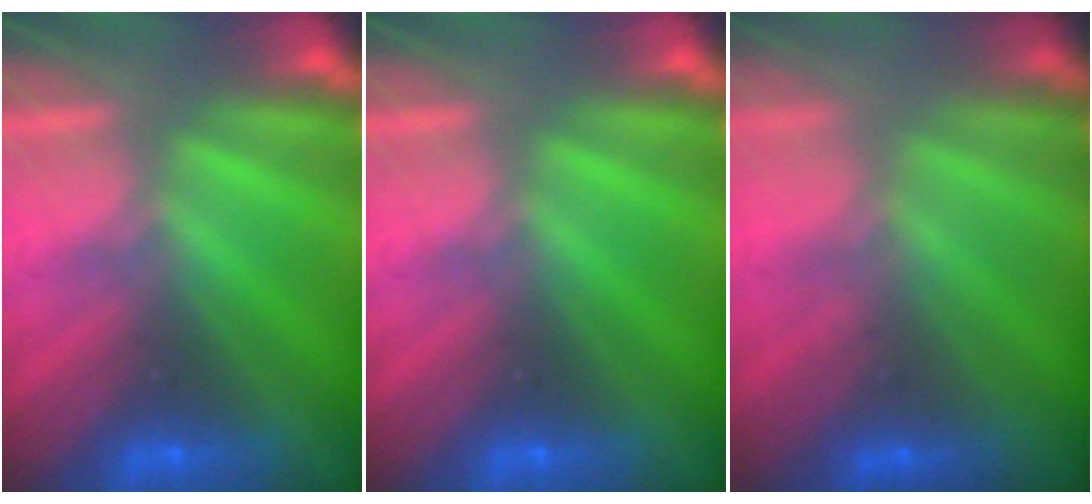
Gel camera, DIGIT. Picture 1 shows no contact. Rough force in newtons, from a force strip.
{"total": 0.0}
{"total": 1.2}